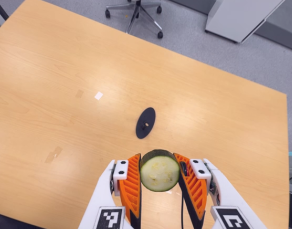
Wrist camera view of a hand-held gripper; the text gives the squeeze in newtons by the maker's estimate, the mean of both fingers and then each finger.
{"total": 12.1, "left": 11.3, "right": 12.9}